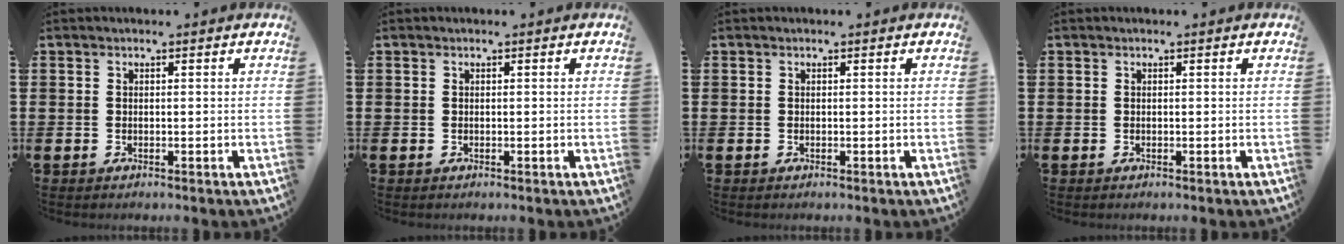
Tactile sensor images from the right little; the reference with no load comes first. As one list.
[{"total": 0.0}, {"total": 0.0}, {"total": 0.0}]